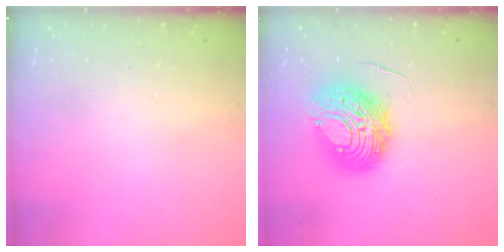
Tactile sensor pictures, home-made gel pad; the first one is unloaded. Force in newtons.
{"total": 12.2, "press": 12.1, "slide": 1.3}